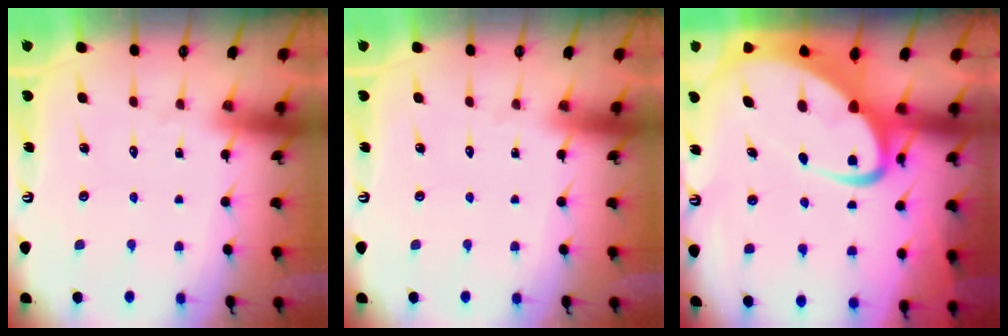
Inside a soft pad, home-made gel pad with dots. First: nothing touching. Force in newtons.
{"total": 0.0}
{"total": 8.6, "press": 8.5, "slide": 0.9}